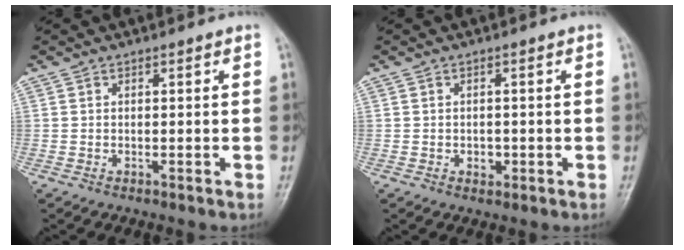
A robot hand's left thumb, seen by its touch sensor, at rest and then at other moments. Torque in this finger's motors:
{"motor_torque": [-0.11, 0.11, 0.07, 0.01, 0.00]}